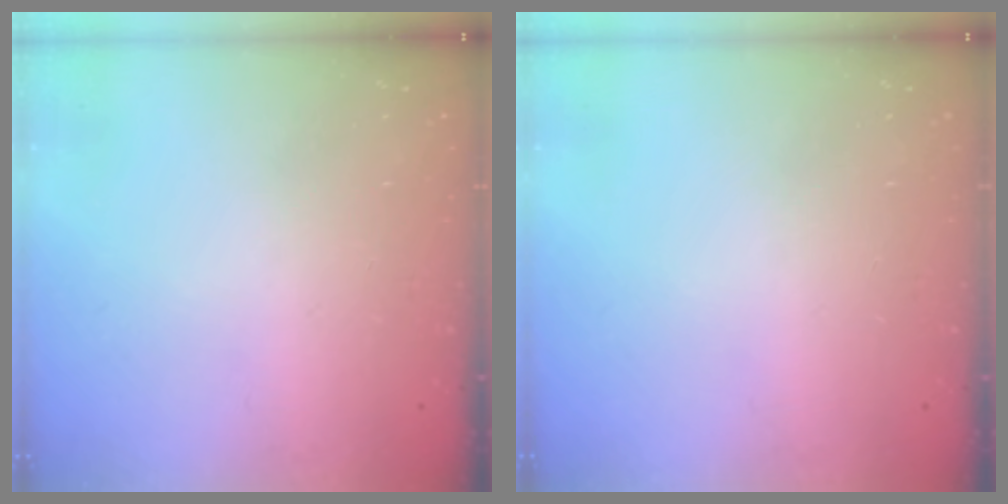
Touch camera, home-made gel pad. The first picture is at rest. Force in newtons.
{"total": 0.0}